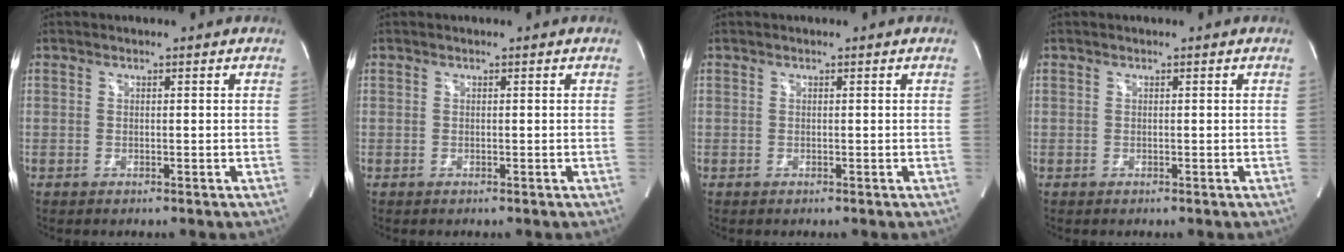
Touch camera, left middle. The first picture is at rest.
{"total": 0.0}
{"total": 0.0}
{"total": 0.0}